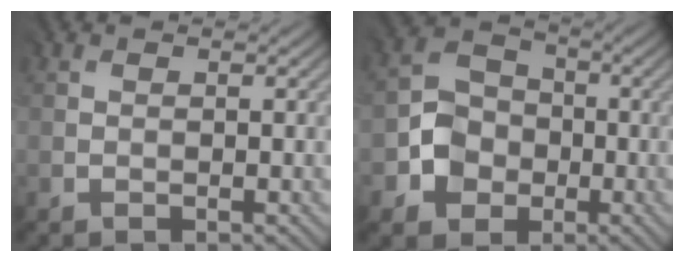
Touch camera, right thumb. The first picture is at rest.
{"total": 5.0, "force": [-2.0, 4.4, 1.3], "torque": [-0.021, 0.005, -0.051]}